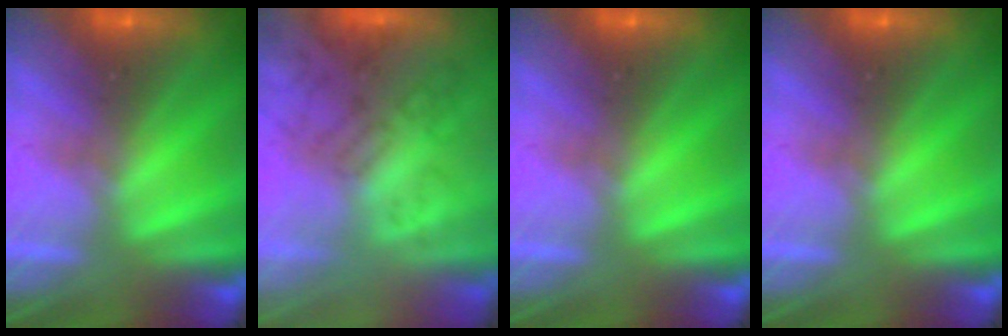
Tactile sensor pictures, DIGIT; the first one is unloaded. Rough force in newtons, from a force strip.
{"total": 3.7}
{"total": 0.0}
{"total": 0.0}